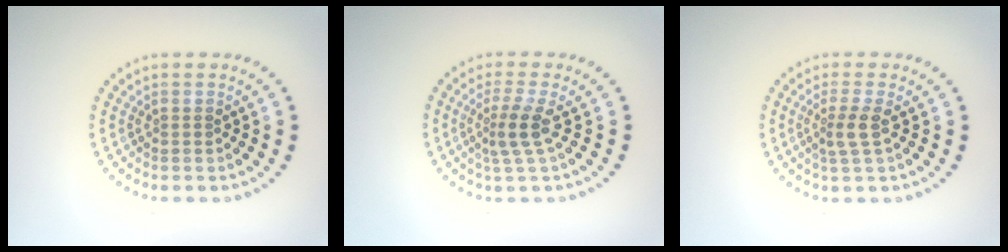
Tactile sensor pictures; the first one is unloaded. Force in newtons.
{"total": 2.5, "press": 1.8, "slide": 1.7}
{"total": 2.1, "press": 1.6, "slide": 1.3}